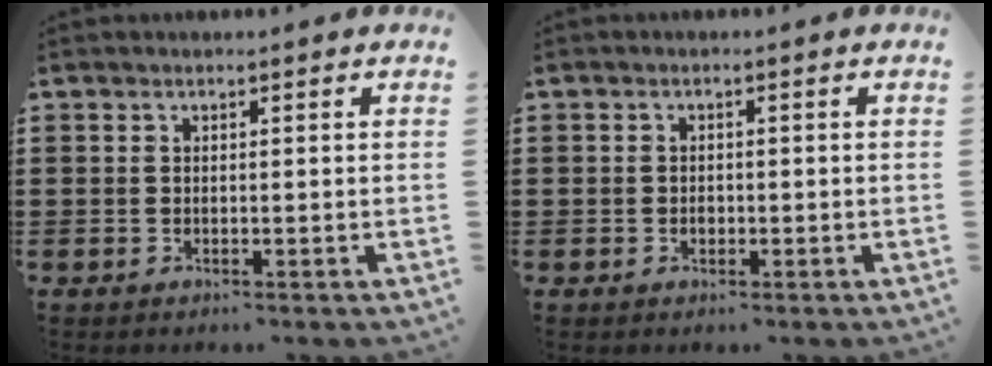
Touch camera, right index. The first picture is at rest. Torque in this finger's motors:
{"motor_torque": [1.24, 0.90, -0.28, -0.21]}